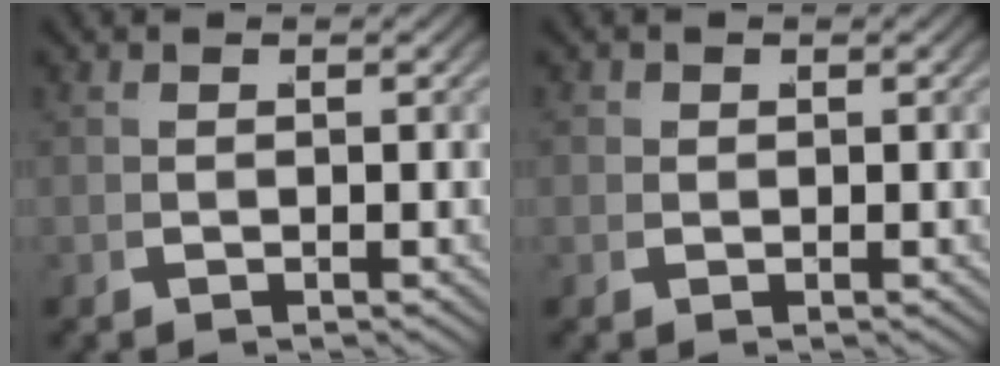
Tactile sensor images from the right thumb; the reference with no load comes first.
{"total": 1.8, "force": [0.3, 1.6, 0.8], "torque": [-0.014, 0.001, 0.005]}